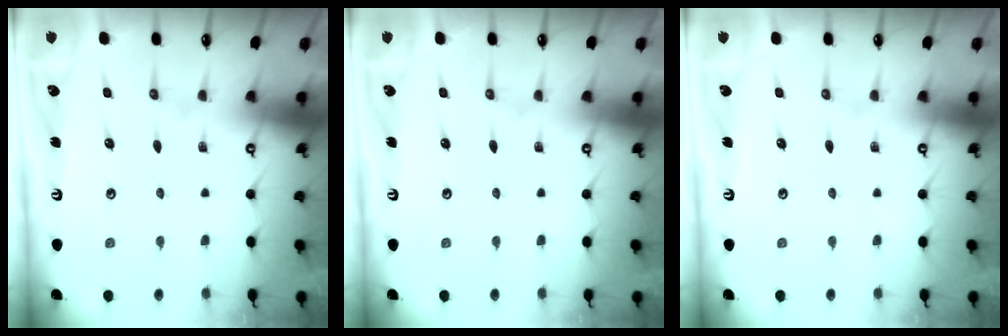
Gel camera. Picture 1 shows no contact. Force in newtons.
{"total": 0.0}
{"total": 0.0}